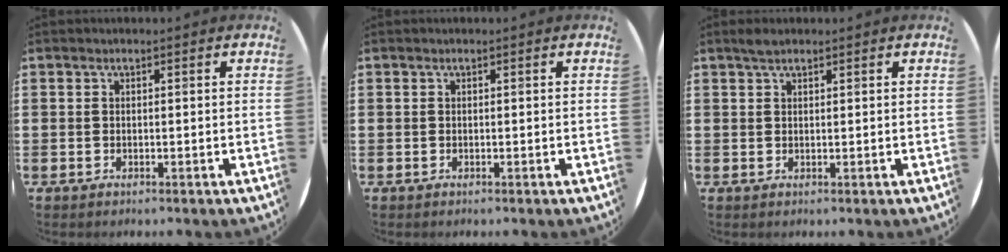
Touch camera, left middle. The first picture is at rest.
{"total": 0.0}
{"total": 1.4, "force": [1.2, 0.4, 0.6], "torque": [-0.013, 0.004, 0.020]}